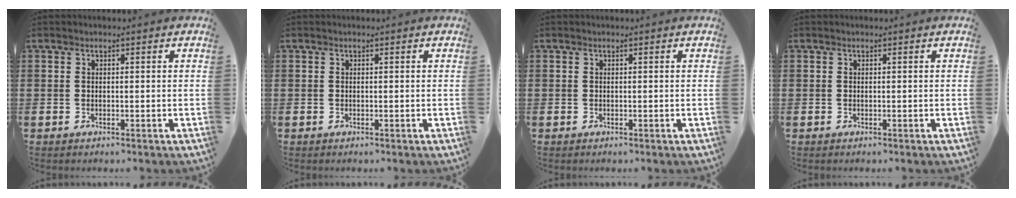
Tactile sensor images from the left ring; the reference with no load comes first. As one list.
[{"total": 0.0}, {"total": 0.0}, {"total": 0.0}]